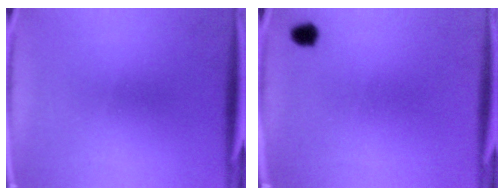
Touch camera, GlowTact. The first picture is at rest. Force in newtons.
{"total": 3.9}